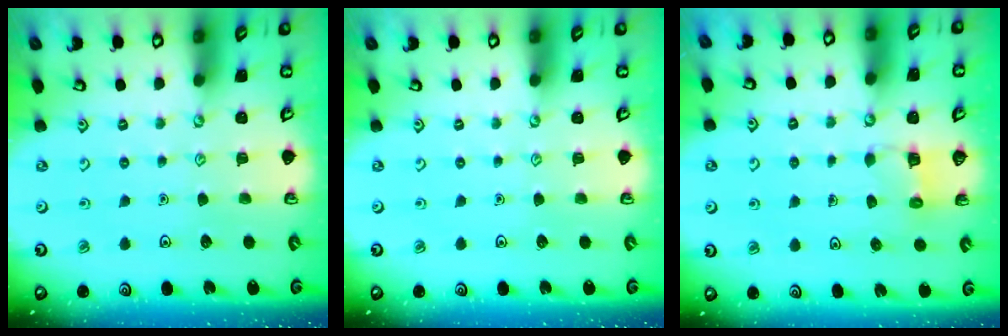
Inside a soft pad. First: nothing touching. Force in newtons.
{"total": 0.0}
{"total": 3.1, "press": 3.1, "slide": 0.3}